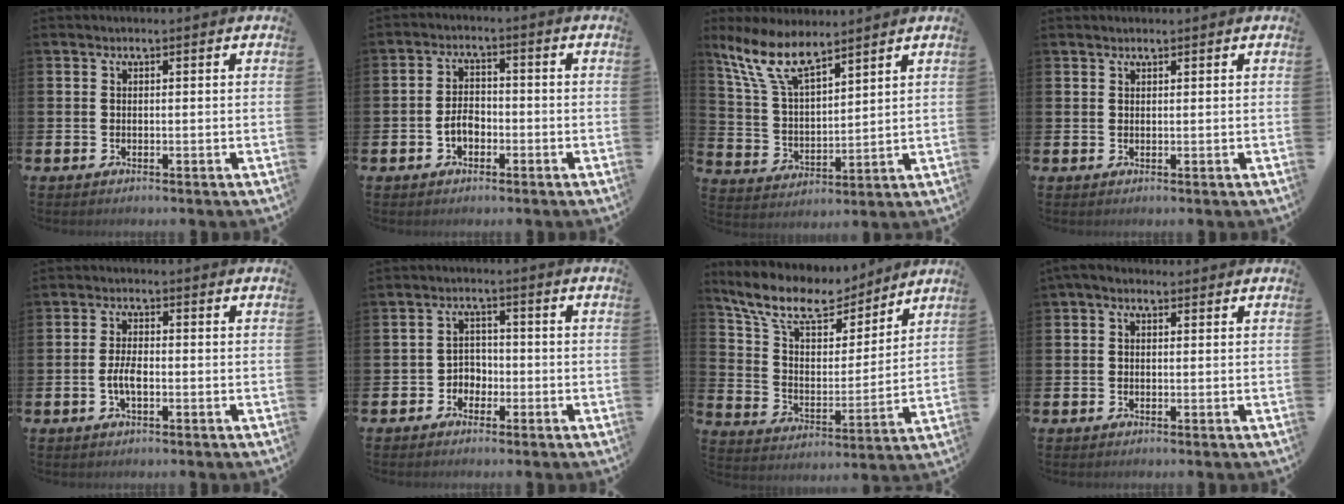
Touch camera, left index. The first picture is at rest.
{"total": 3.0, "force": [-1.6, 1.9, 1.7], "torque": [-0.022, 0.001, -0.034]}
{"total": 8.9, "force": [7.3, 2.7, 4.3], "torque": [-0.115, -0.022, 0.136]}
{"total": 0.7, "force": [0.6, 0.1, -0.3], "torque": [0.015, -0.002, 0.009]}
{"total": 2.9, "force": [-1.1, 1.0, 2.4], "torque": [-0.049, -0.002, -0.024]}
{"total": 2.8, "force": [-2.1, 1.9, 0.1], "torque": [-0.015, 0.006, -0.047]}
{"total": 11.4, "force": [9.8, 4.2, 4.1], "torque": [-0.125, -0.061, 0.173]}
{"total": 1.5, "force": [0.6, 0.9, 1.0], "torque": [-0.006, 0.004, 0.006]}